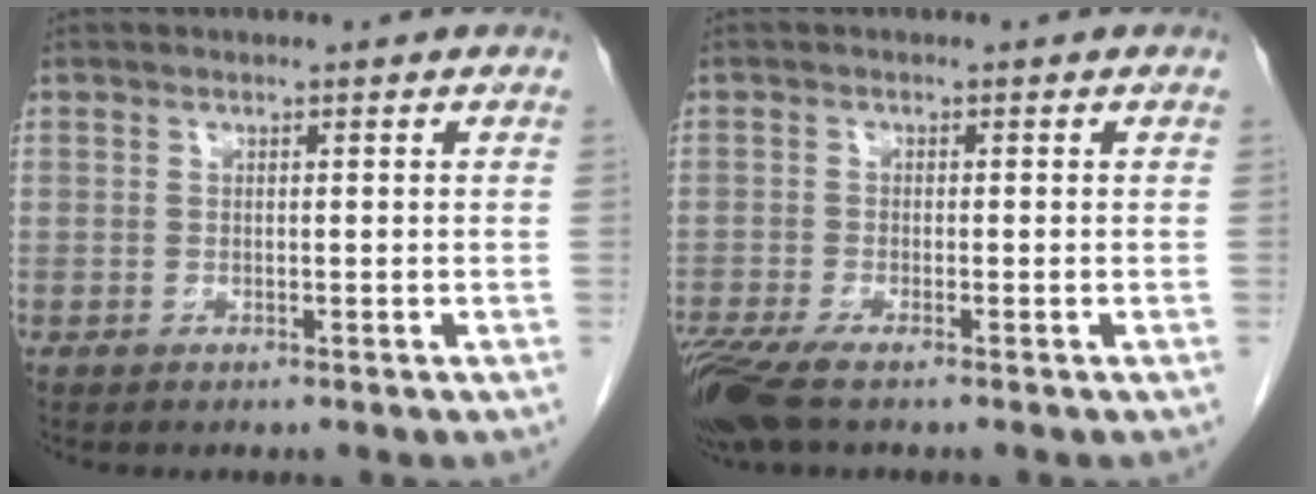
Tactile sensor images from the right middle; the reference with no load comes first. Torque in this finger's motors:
{"motor_torque": [0.75, -0.45, 0.06, 0.09]}